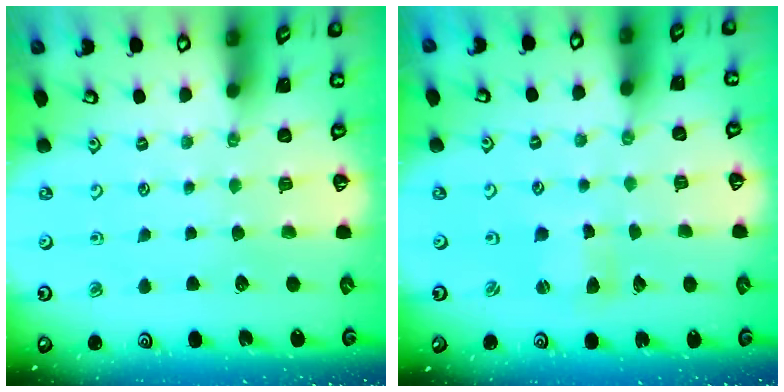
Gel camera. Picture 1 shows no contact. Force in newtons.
{"total": 2.1, "press": 2.1, "slide": 0.3}